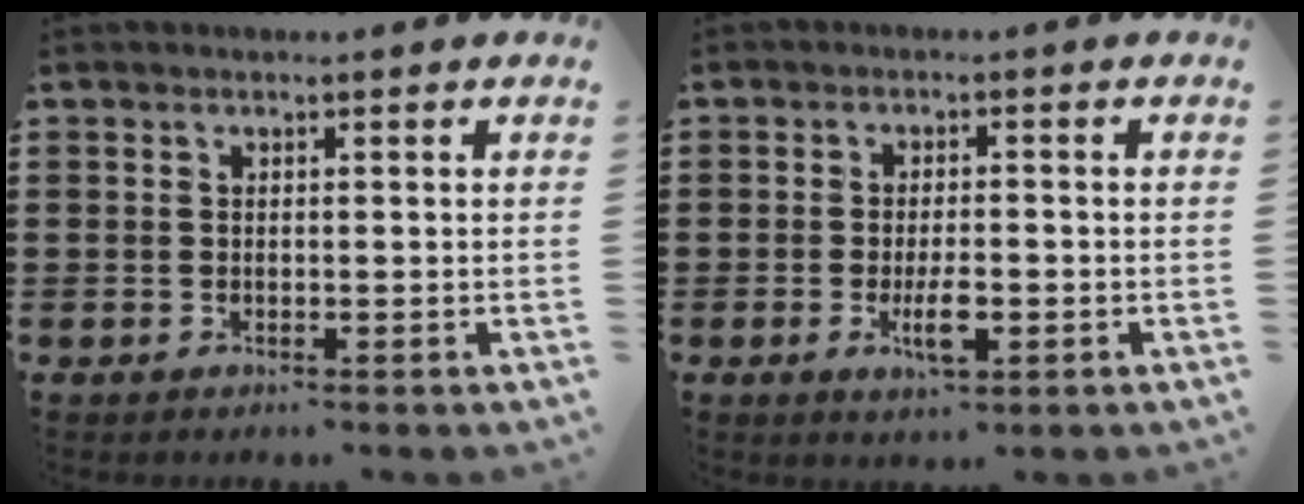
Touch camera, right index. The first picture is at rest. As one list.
[{"total": 4.7, "force": [-1.5, 1.6, 4.1], "torque": [-0.090, -0.003, -0.032]}]